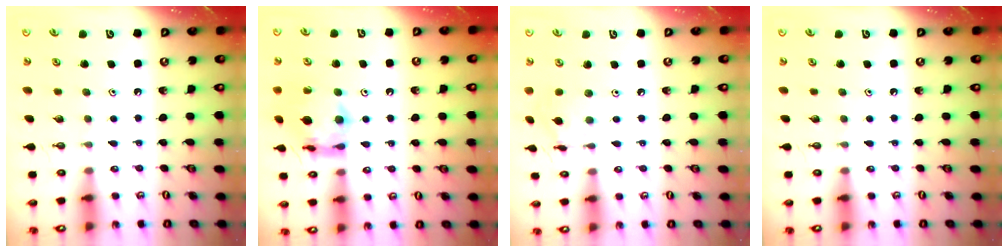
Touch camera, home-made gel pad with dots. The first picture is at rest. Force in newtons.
{"total": 11.8, "press": 11.7, "slide": 1.0}
{"total": 8.4, "press": 8.4, "slide": 0.5}
{"total": 0.0}